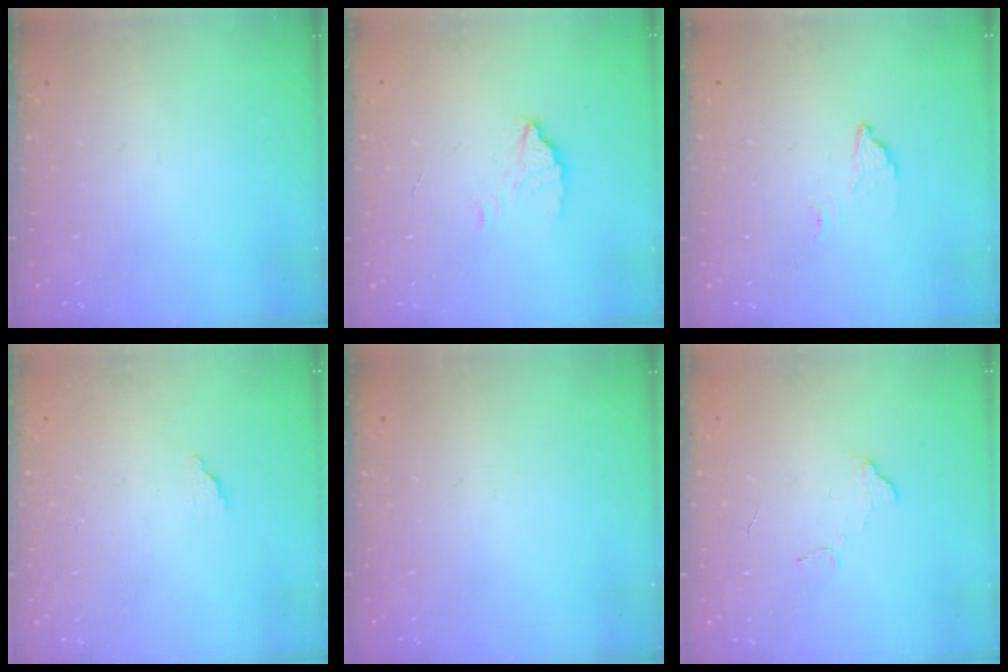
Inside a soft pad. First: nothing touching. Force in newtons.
{"total": 2.7, "press": 2.7, "slide": 0.1}
{"total": 2.5, "press": 2.5, "slide": 0.1}
{"total": 1.7, "press": 1.7, "slide": 0.1}
{"total": 0.0}
{"total": 3.2, "press": 3.2, "slide": 0.2}